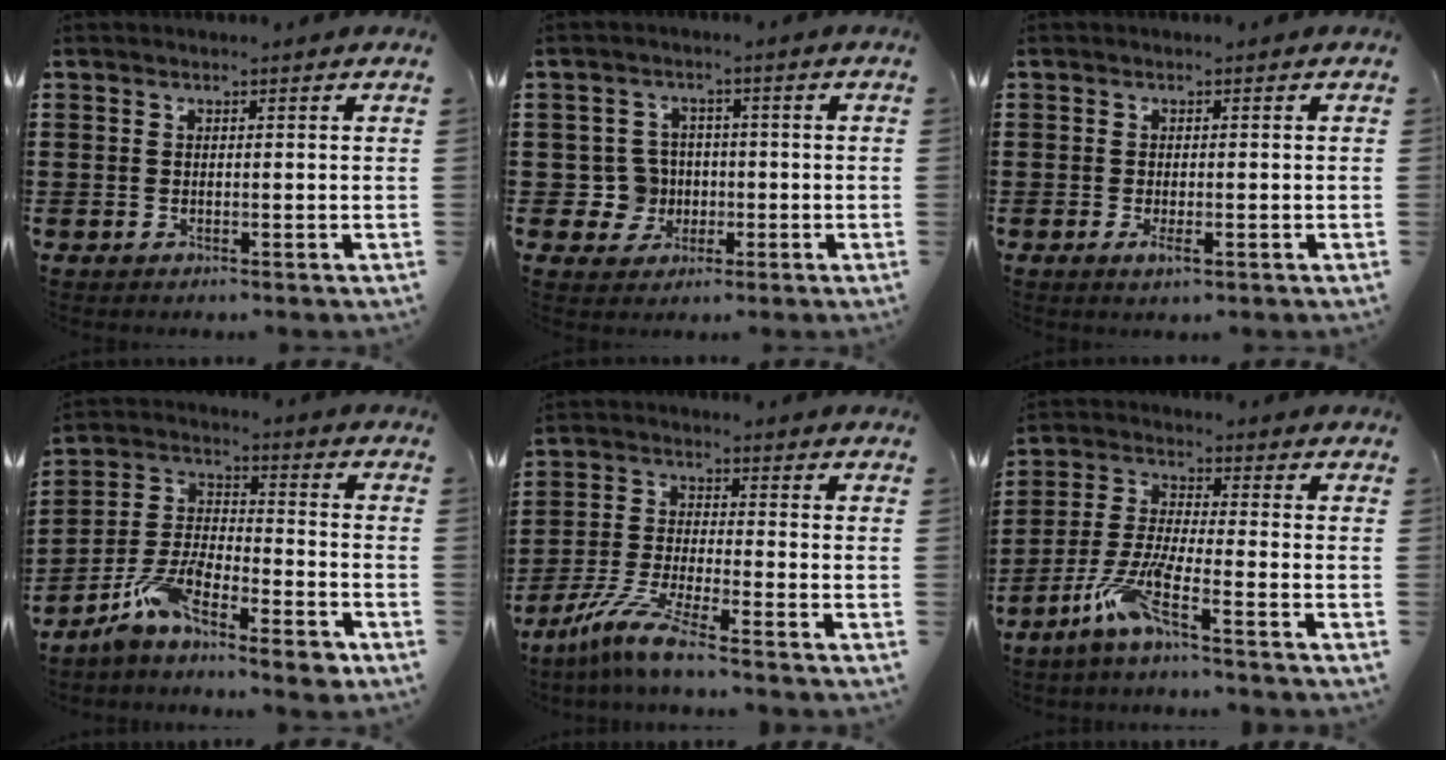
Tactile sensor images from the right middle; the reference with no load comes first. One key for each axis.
{"total": 5.3, "fx": -0.7, "fy": 5.1, "fz": 1.4, "tx": -0.051, "ty": 0.013, "tz": -0.016}
{"total": 1.6, "fx": -0.4, "fy": 0.6, "fz": 1.4, "tx": -0.026, "ty": -0.003, "tz": -0.007}
{"total": 9.0, "fx": -7.0, "fy": 2.3, "fz": 5.2, "tx": -0.112, "ty": 0.006, "tz": -0.137}
{"total": 7.0, "fx": -5.6, "fy": 0.1, "fz": 4.1, "tx": -0.100, "ty": -0.018, "tz": -0.114}
{"total": 7.5, "fx": -4.9, "fy": 0.8, "fz": 5.6, "tx": -0.132, "ty": -0.012, "tz": -0.100}